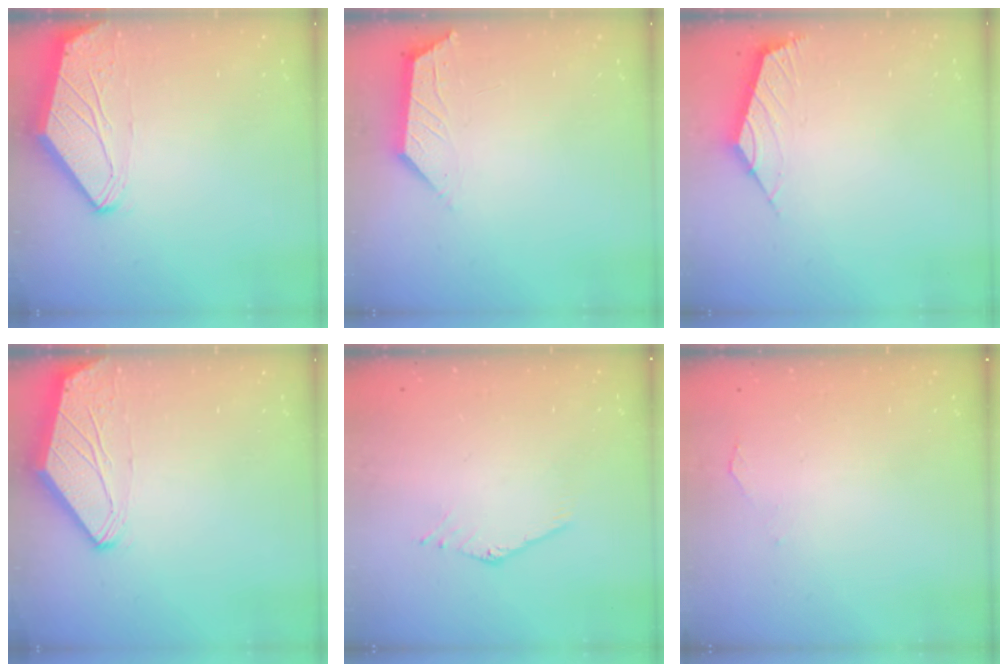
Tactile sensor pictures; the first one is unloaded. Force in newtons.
{"total": 2.1, "press": 2.1, "slide": 0.4}
{"total": 2.6, "press": 2.5, "slide": 0.7}
{"total": 0.0}
{"total": 1.9, "press": 1.9, "slide": 0.1}
{"total": 1.8, "press": 1.8, "slide": 0.4}